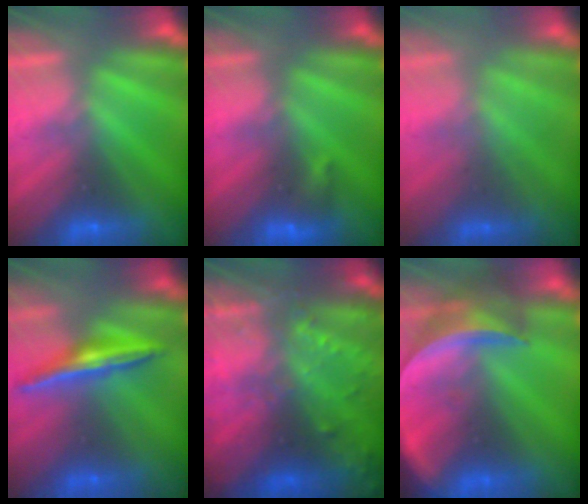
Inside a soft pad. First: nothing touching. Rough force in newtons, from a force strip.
{"total": 2.8}
{"total": 2.2}
{"total": 1.6}
{"total": 8.9}
{"total": 8.4}